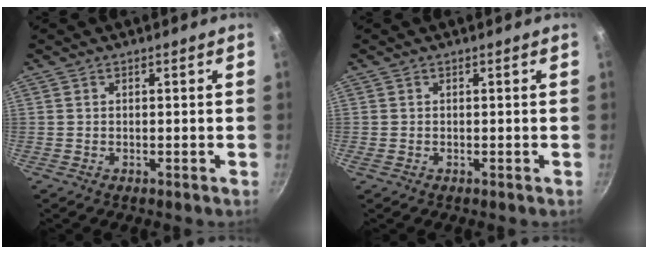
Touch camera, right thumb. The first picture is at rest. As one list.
[{"total": 0.0}]